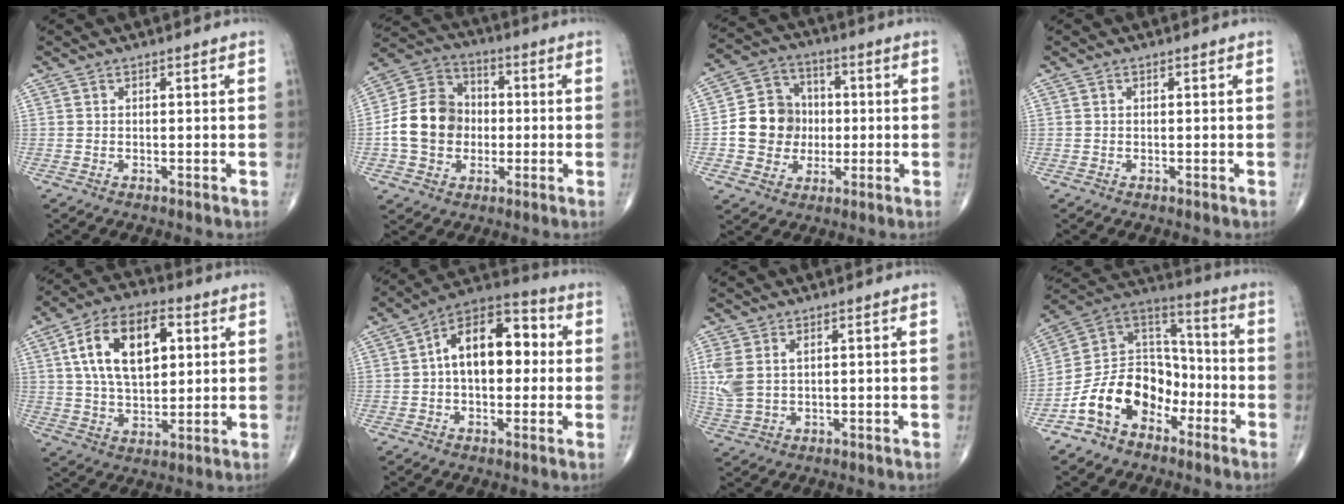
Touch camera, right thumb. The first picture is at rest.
{"total": 13.5, "force": [-1.4, 11.2, 7.4], "torque": [-0.114, 0.029, -0.032]}
{"total": 11.9, "force": [-0.8, 10.7, 5.1], "torque": [-0.052, 0.024, -0.017]}
{"total": 0.0}
{"total": 16.7, "force": [4.5, 9.3, 13.1], "torque": [-0.212, 0.006, 0.077]}
{"total": 14.8, "force": [1.3, 8.6, 11.9], "torque": [-0.159, 0.039, 0.007]}
{"total": 6.0, "force": [1.6, 3.5, 4.6], "torque": [-0.125, 0.006, 0.042]}
{"total": 15.7, "force": [-7.3, 11.2, 8.2], "torque": [-0.112, 0.083, -0.142]}